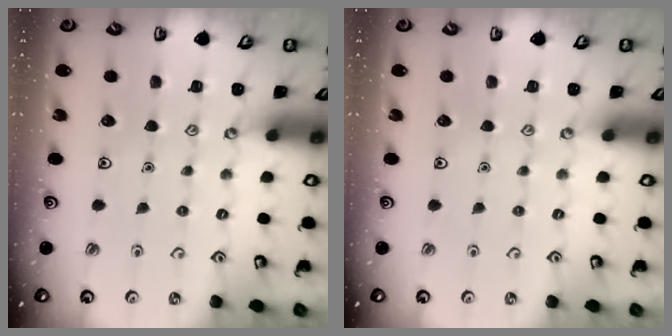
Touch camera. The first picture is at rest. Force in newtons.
{"total": 0.0}